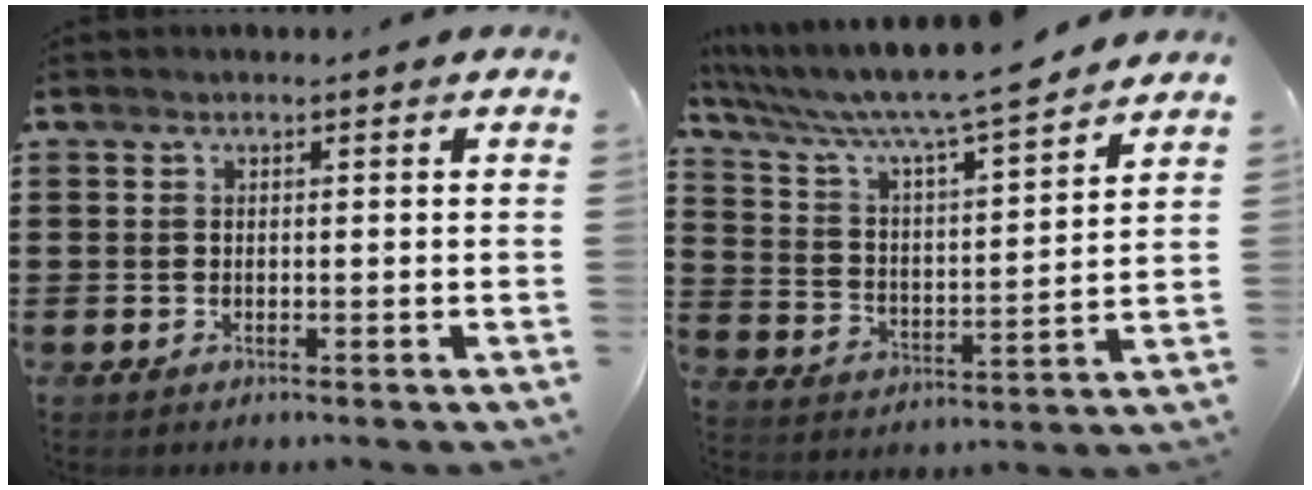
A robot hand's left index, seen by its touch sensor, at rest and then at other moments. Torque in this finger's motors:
{"motor_torque": [0.33, -0.01, 1.05, 0.21]}